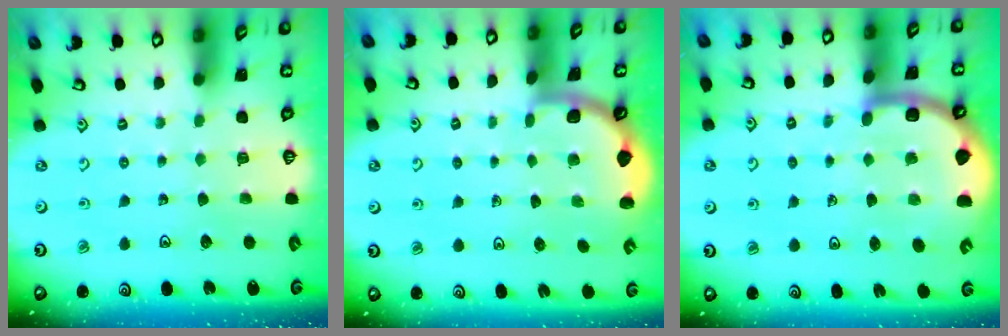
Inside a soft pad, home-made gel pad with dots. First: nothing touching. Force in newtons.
{"total": 1.7, "press": 1.7, "slide": 0.0}
{"total": 8.0, "press": 7.5, "slide": 2.6}